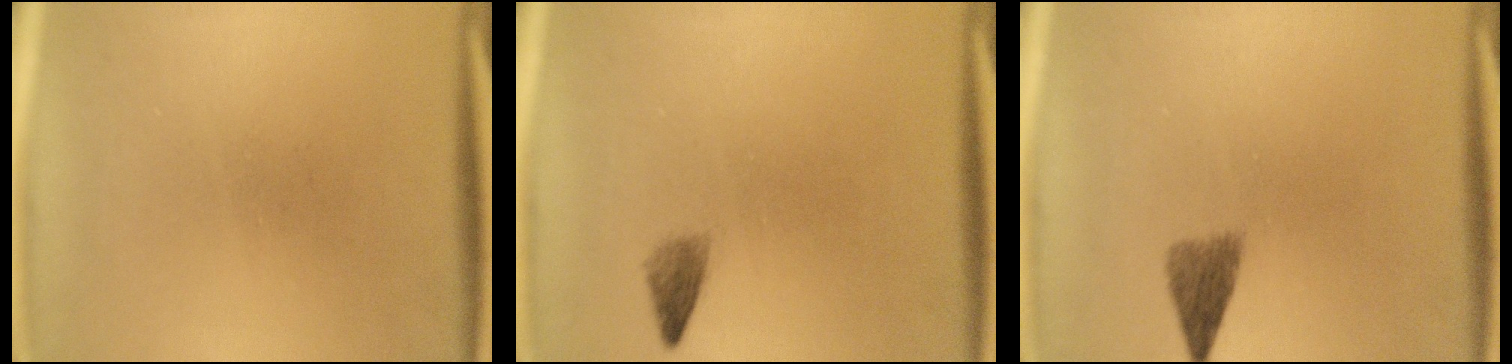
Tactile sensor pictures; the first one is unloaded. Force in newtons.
{"total": 1.6}
{"total": 2.9}